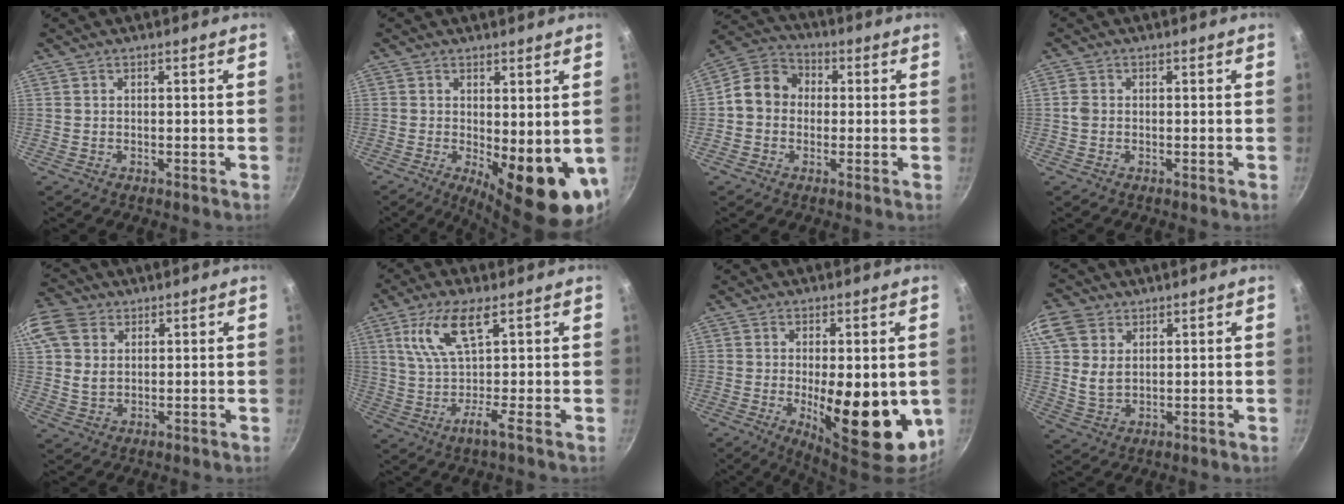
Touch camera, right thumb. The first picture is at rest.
{"total": 12.9, "force": [-1.5, 4.6, 12.0], "torque": [-0.133, -0.021, -0.008]}
{"total": 8.9, "force": [-0.1, 7.7, 4.5], "torque": [-0.047, 0.024, -0.029]}
{"total": 1.7, "force": [-0.2, 1.5, 1.0], "torque": [-0.020, 0.007, -0.007]}
{"total": 10.8, "force": [3.8, 8.1, 6.0], "torque": [-0.120, 0.000, 0.065]}
{"total": 8.9, "force": [2.5, 1.3, 8.4], "torque": [-0.169, 0.006, 0.042]}
{"total": 16.3, "force": [-2.3, 6.3, 14.9], "torque": [-0.191, -0.016, -0.019]}
{"total": 10.6, "force": [4.3, 7.7, 5.9], "torque": [-0.113, -0.007, 0.083]}